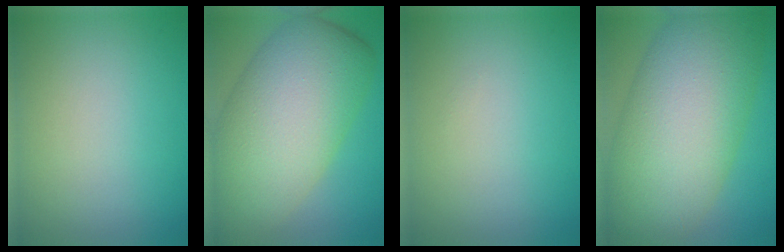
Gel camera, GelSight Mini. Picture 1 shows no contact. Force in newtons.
{"total": 13.3, "press": 13.3, "slide": 0.9}
{"total": 0.0}
{"total": 14.3, "press": 14.3, "slide": 0.5}